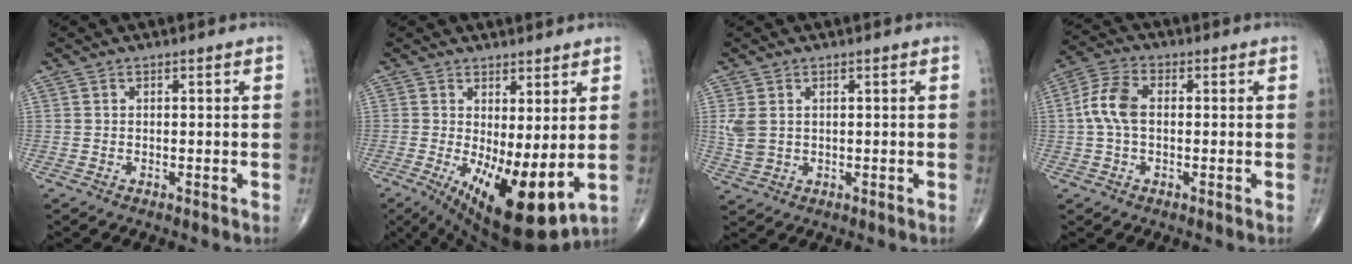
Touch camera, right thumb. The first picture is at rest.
{"total": 13.6, "force": [-1.4, 4.8, 12.7], "torque": [-0.203, -0.029, -0.003]}
{"total": 3.8, "force": [0.8, 2.7, 2.6], "torque": [-0.063, 0.003, 0.023]}
{"total": 7.1, "force": [0.2, 4.2, 5.7], "torque": [-0.127, 0.021, -0.004]}